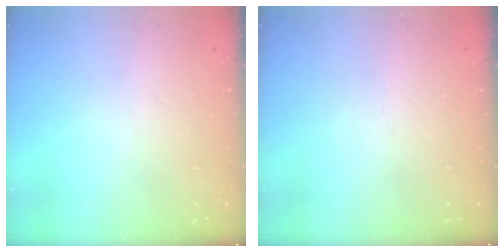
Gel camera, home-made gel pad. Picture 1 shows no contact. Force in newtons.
{"total": 0.0}